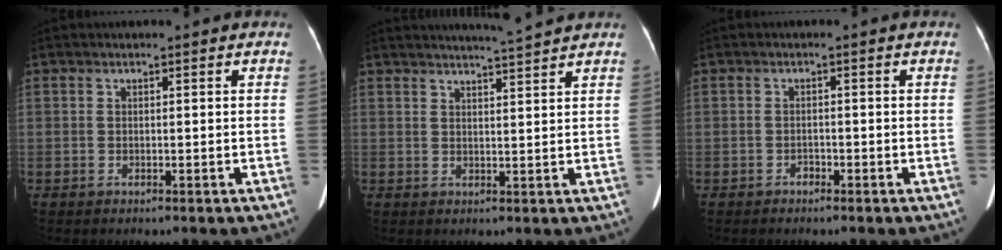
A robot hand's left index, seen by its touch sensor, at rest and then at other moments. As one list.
[{"total": 5.1, "force": [4.8, -1.2, 1.4], "torque": [-0.025, 0.001, 0.065]}, {"total": 0.9, "force": [-0.8, 0.4, 0.2], "torque": [-0.005, 0.000, -0.014]}]